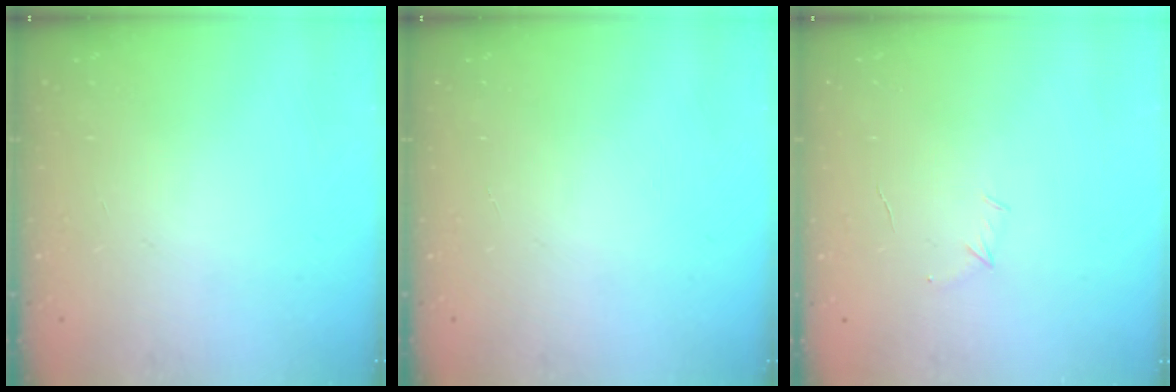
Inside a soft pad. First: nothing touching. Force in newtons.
{"total": 0.0}
{"total": 3.9, "press": 3.8, "slide": 1.1}